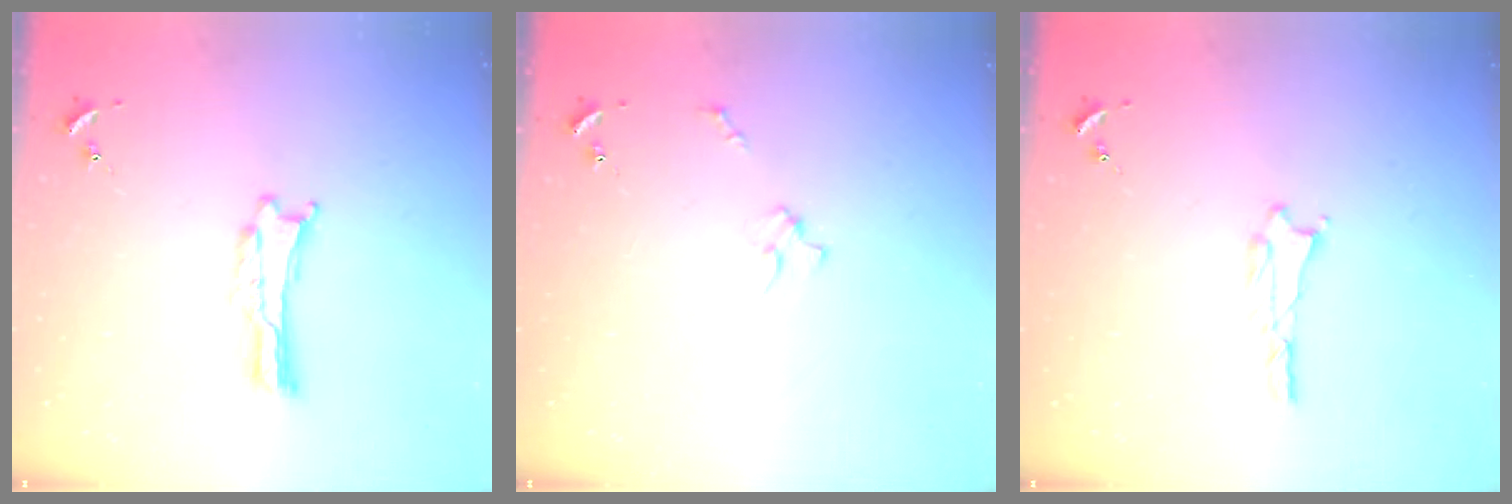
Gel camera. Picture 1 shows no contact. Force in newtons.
{"total": 2.3, "press": 2.2, "slide": 0.3}
{"total": 1.0, "press": 1.0, "slide": 0.1}